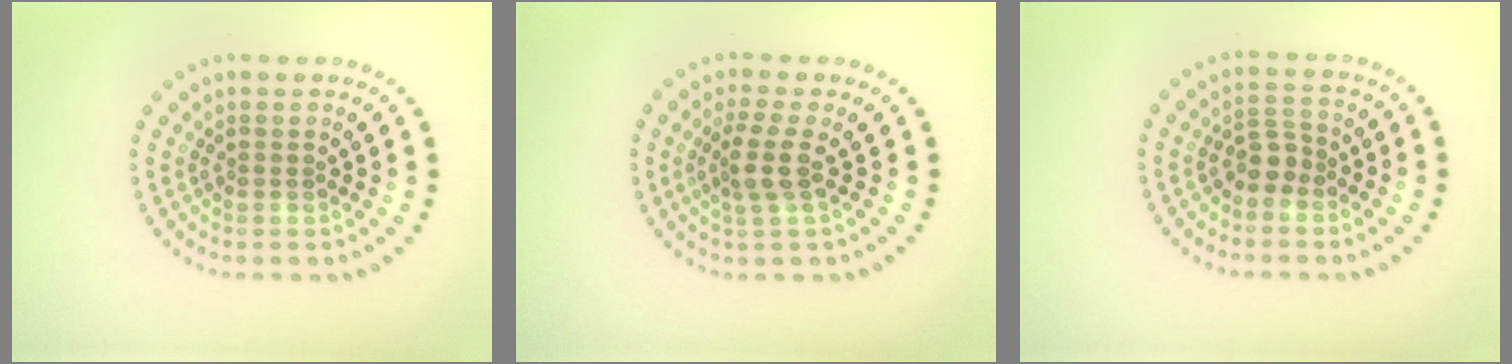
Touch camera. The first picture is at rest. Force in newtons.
{"total": 2.4, "press": 1.9, "slide": 1.5}
{"total": 2.1, "press": 1.8, "slide": 1.2}